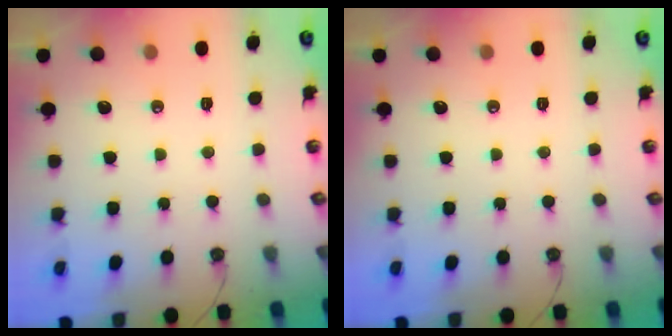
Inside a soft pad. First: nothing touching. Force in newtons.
{"total": 0.0}